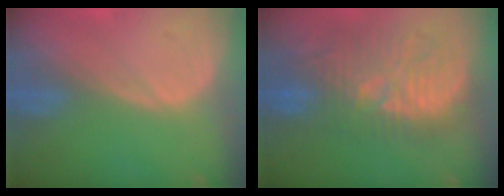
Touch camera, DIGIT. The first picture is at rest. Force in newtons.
{"total": 11.1, "press": 10.9, "slide": 1.8}